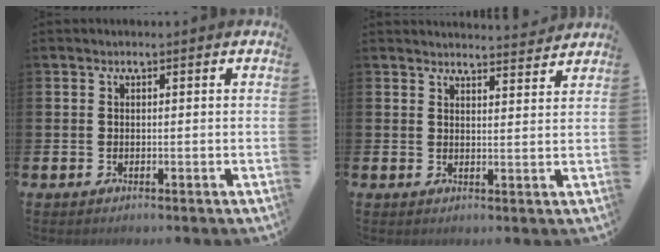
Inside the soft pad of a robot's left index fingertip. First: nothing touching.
{"total": 3.6, "force": [3.6, 0.0, 0.0], "torque": [0.004, -0.028, 0.062]}